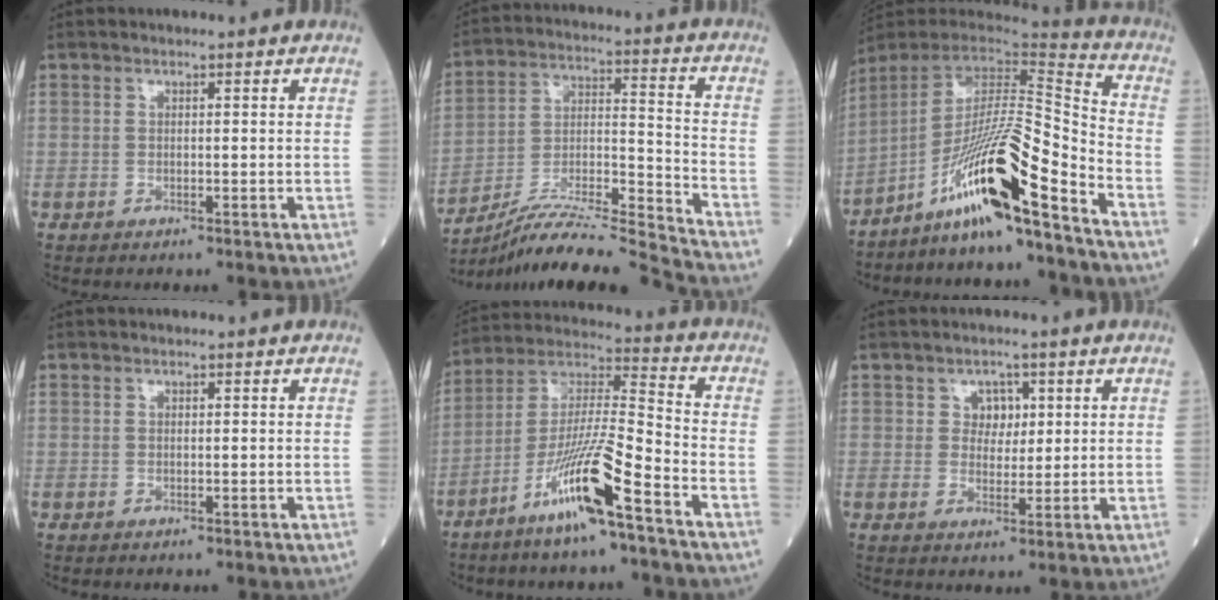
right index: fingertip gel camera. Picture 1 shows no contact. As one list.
[{"total": 18.4, "force": [-17.1, -2.5, 6.4], "torque": [-0.120, -0.004, -0.297]}, {"total": 16.8, "force": [-11.1, 0.1, 12.6], "torque": [-0.236, -0.005, -0.203]}, {"total": 0.0}, {"total": 14.1, "force": [-7.8, 0.4, 11.7], "torque": [-0.233, -0.013, -0.151]}, {"total": 3.4, "force": [1.3, 2.7, 1.7], "torque": [-0.016, 0.003, 0.019]}]